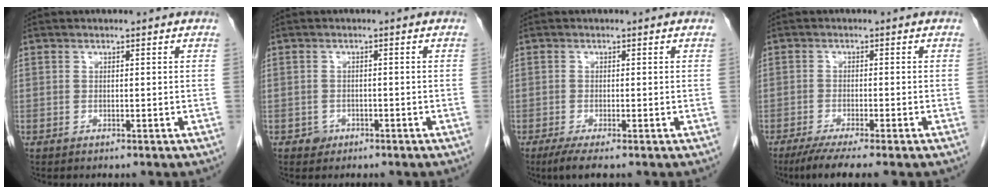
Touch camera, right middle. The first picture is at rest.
{"total": 1.5, "force": [-0.9, 1.2, 0.2], "torque": [0.000, 0.006, -0.012]}
{"total": 2.9, "force": [-1.9, 0.2, 2.2], "torque": [-0.043, -0.010, -0.037]}
{"total": 7.0, "force": [-5.3, 0.2, 4.5], "torque": [-0.067, -0.017, -0.081]}